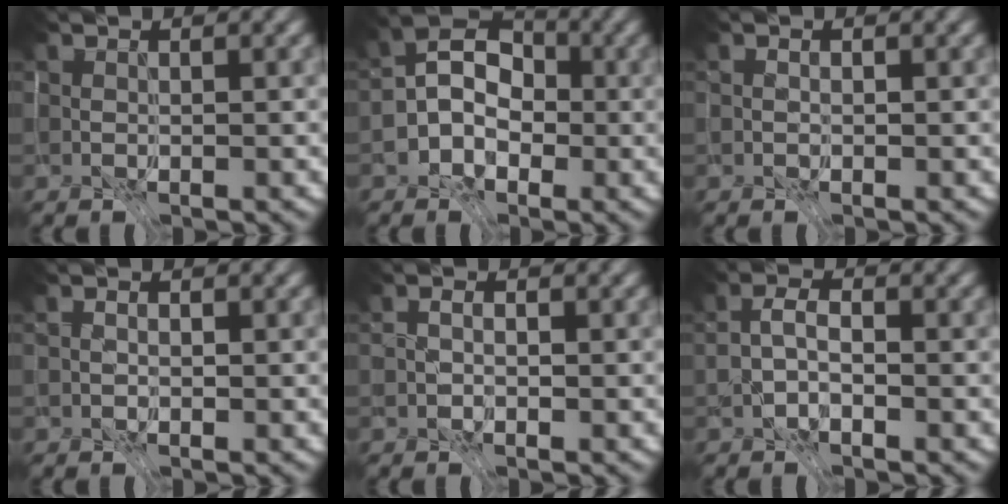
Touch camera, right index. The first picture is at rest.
{"total": 3.7, "force": [-3.7, -0.2, -0.7], "torque": [0.054, -0.005, -0.063]}
{"total": 1.4, "force": [0.5, 1.1, 0.7], "torque": [0.001, 0.005, -0.003]}
{"total": 2.0, "force": [0.7, 1.6, 1.0], "torque": [-0.004, 0.003, -0.004]}
{"total": 2.1, "force": [0.0, 1.9, 0.9], "torque": [-0.007, 0.003, -0.023]}
{"total": 3.3, "force": [-3.1, -1.2, -0.4], "torque": [0.061, -0.004, -0.064]}